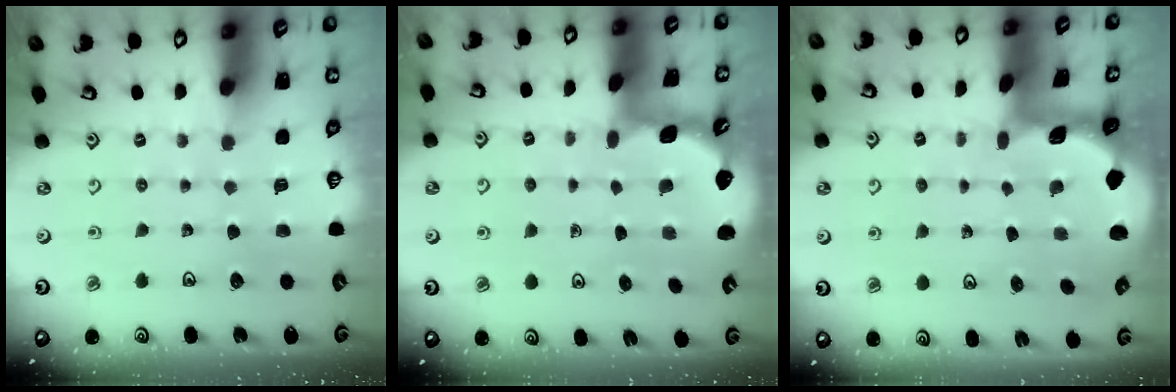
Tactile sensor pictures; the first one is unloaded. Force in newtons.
{"total": 1.9, "press": 1.9, "slide": 0.2}
{"total": 2.3, "press": 2.3, "slide": 0.3}